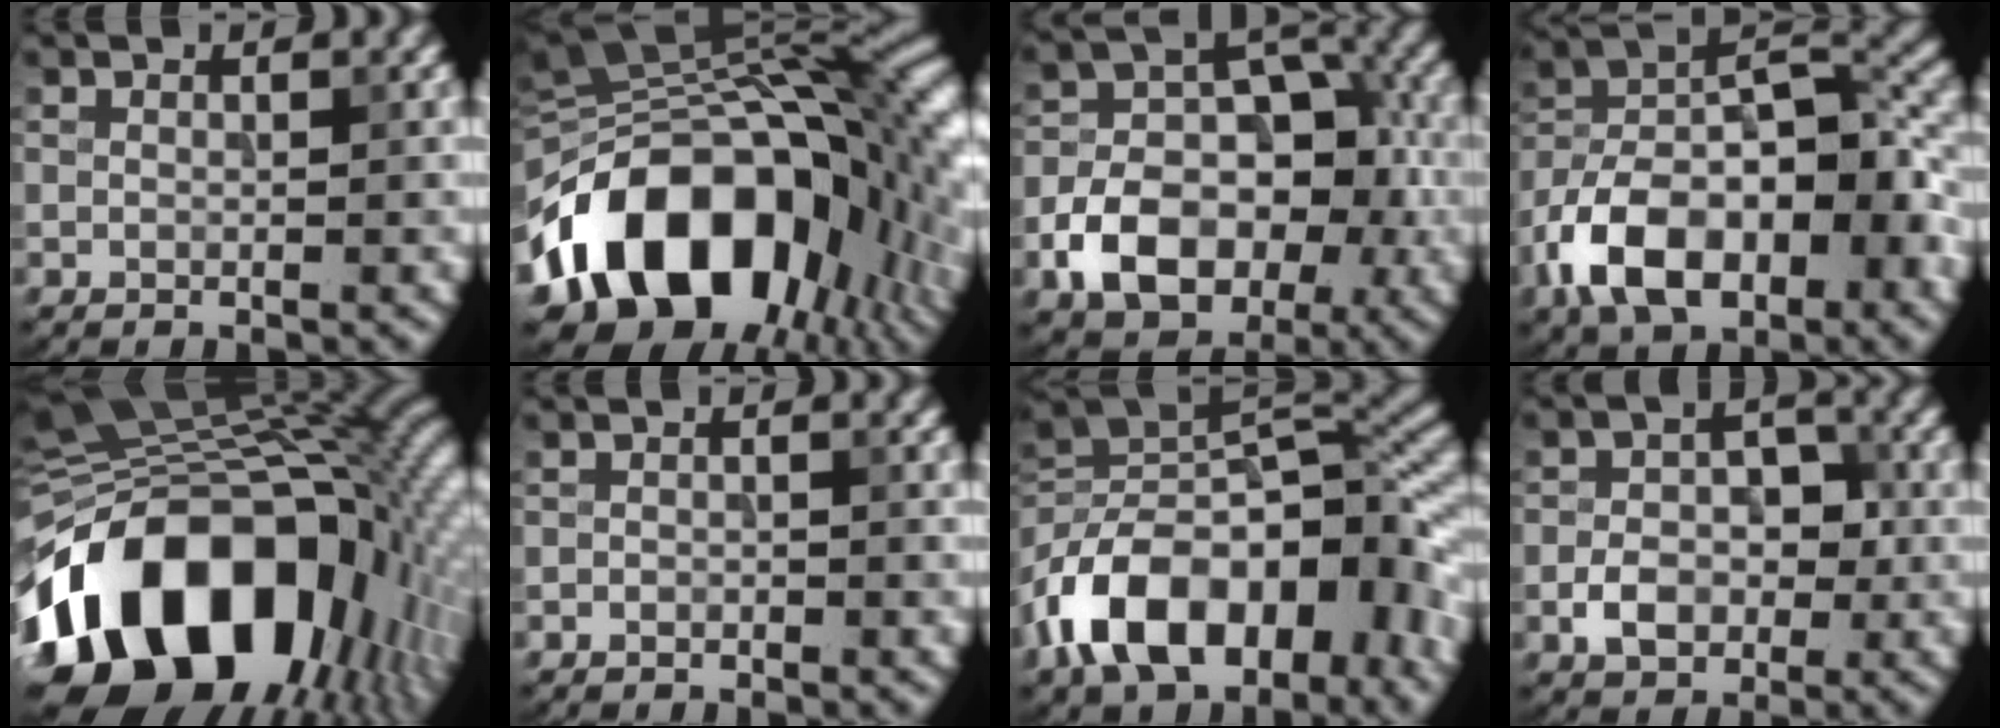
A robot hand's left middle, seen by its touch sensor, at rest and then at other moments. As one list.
[{"total": 16.6, "force": [-5.8, 10.5, 11.6], "torque": [-0.179, 0.010, -0.105]}, {"total": 9.6, "force": [-3.5, 6.3, 6.3], "torque": [-0.101, 0.002, -0.058]}, {"total": 13.0, "force": [-6.0, 6.6, 9.5], "torque": [-0.166, -0.001, -0.121]}, {"total": 20.5, "force": [-6.9, 12.8, 14.5], "torque": [-0.247, -0.023, -0.110]}, {"total": 0.7, "force": [-0.5, 0.4, 0.2], "torque": [-0.002, -0.001, -0.010]}, {"total": 15.1, "force": [-6.8, 8.5, 10.6], "torque": [-0.168, 0.013, -0.129]}, {"total": 4.5, "force": [-1.3, 3.1, 3.0], "torque": [-0.041, 0.003, -0.025]}]